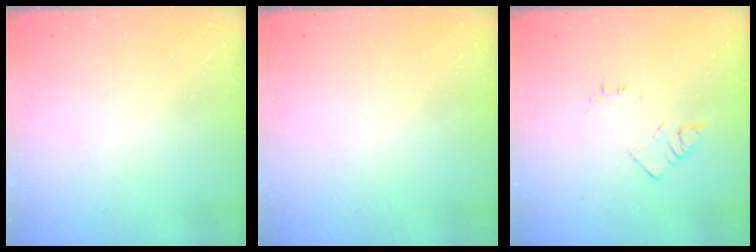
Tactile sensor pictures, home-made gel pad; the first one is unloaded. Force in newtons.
{"total": 0.0}
{"total": 5.5, "press": 5.4, "slide": 0.7}